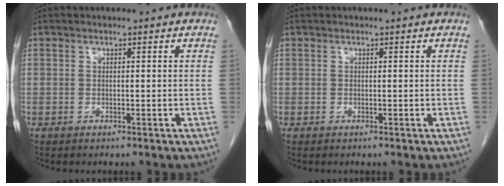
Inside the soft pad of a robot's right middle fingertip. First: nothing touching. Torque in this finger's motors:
{"motor_torque": [-0.13, -0.13, -0.02, -0.01]}